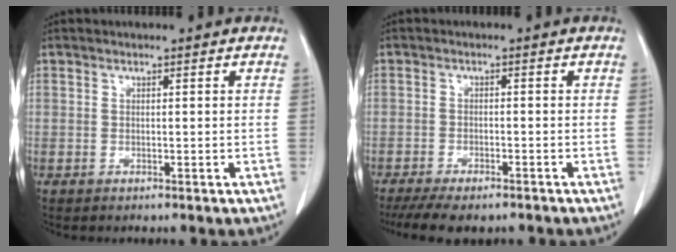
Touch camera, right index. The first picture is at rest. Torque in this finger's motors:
{"motor_torque": [1.05, -0.89, 0.18, 0.10]}